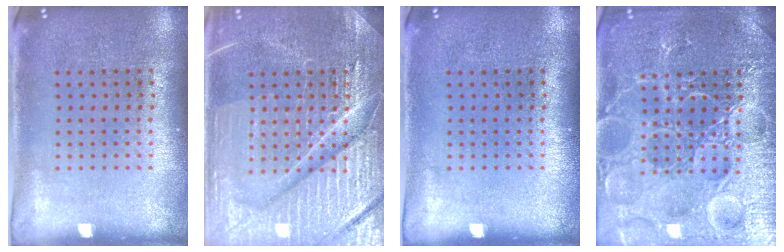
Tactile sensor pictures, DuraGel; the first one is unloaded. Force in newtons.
{"total": 7.1, "press": 7.1, "slide": 0.9}
{"total": 0.0}
{"total": 7.4, "press": 7.3, "slide": 1.0}